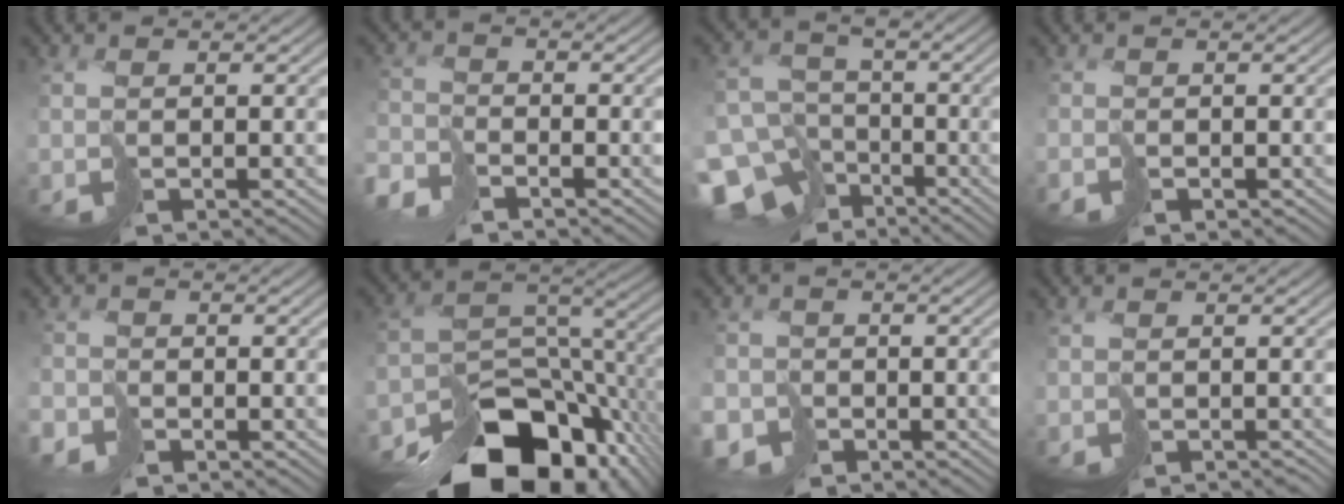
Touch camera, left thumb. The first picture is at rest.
{"total": 4.2, "force": [-4.1, 0.9, 0.4], "torque": [0.005, -0.003, -0.095]}
{"total": 11.9, "force": [-8.2, 7.9, 3.7], "torque": [-0.100, -0.029, -0.133]}
{"total": 1.1, "force": [-0.8, 0.0, -0.7], "torque": [0.022, -0.003, -0.019]}
{"total": 2.5, "force": [-2.3, 0.6, -0.8], "torque": [0.033, -0.001, -0.051]}
{"total": 15.2, "force": [-10.8, 7.2, 7.9], "torque": [-0.130, -0.033, -0.158]}
{"total": 3.1, "force": [-2.7, 1.5, -0.4], "torque": [0.025, 0.000, -0.057]}
{"total": 1.3, "force": [-1.2, 0.5, 0.3], "torque": [0.003, -0.008, -0.020]}